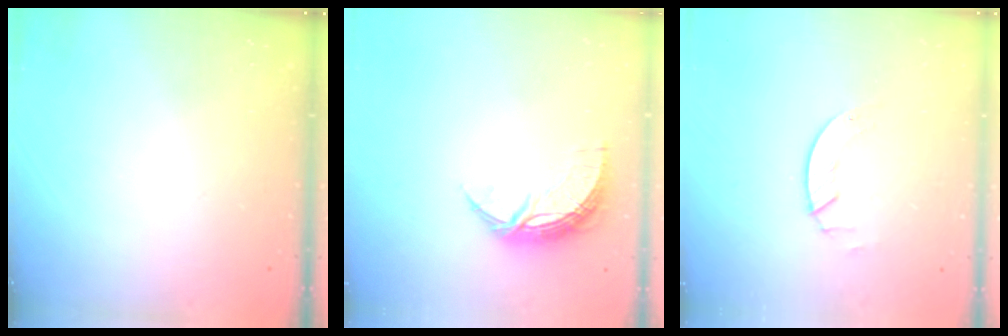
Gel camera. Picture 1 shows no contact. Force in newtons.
{"total": 9.7, "press": 9.7, "slide": 0.4}
{"total": 1.2, "press": 1.1, "slide": 0.2}